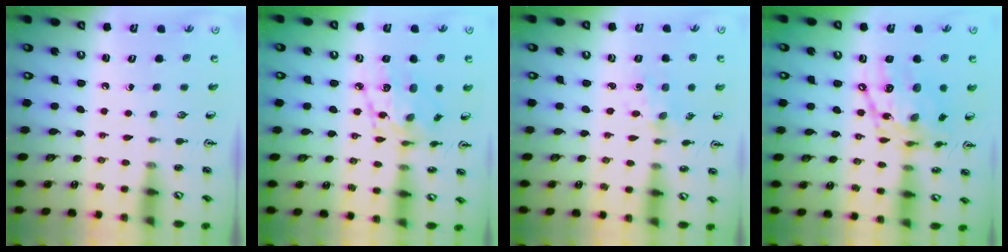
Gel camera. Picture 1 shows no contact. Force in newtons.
{"total": 12.9, "press": 12.8, "slide": 0.8}
{"total": 1.9, "press": 1.8, "slide": 0.5}
{"total": 15.2, "press": 15.2, "slide": 1.2}